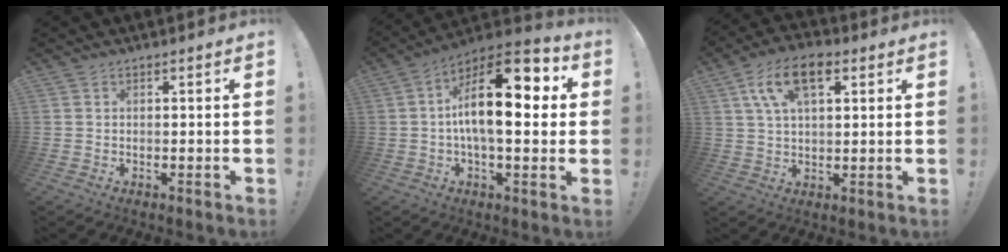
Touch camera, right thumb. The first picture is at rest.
{"total": 19.1, "force": [2.2, 7.9, 17.2], "torque": [-0.289, -0.007, 0.024]}
{"total": 12.1, "force": [5.0, 6.2, 9.1], "torque": [-0.164, 0.003, 0.092]}